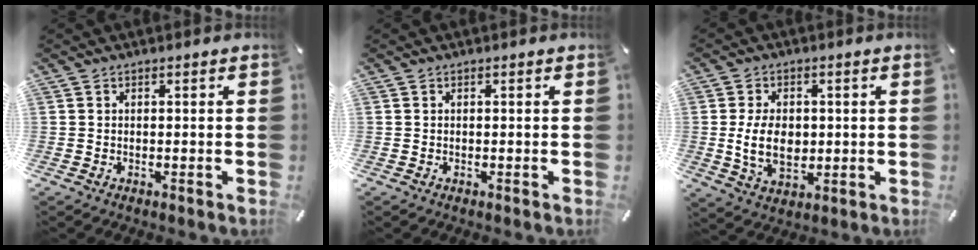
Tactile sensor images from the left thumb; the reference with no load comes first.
{"total": 0.0}
{"total": 10.3, "force": [-0.1, 7.0, 7.6], "torque": [-0.159, -0.002, -0.005]}